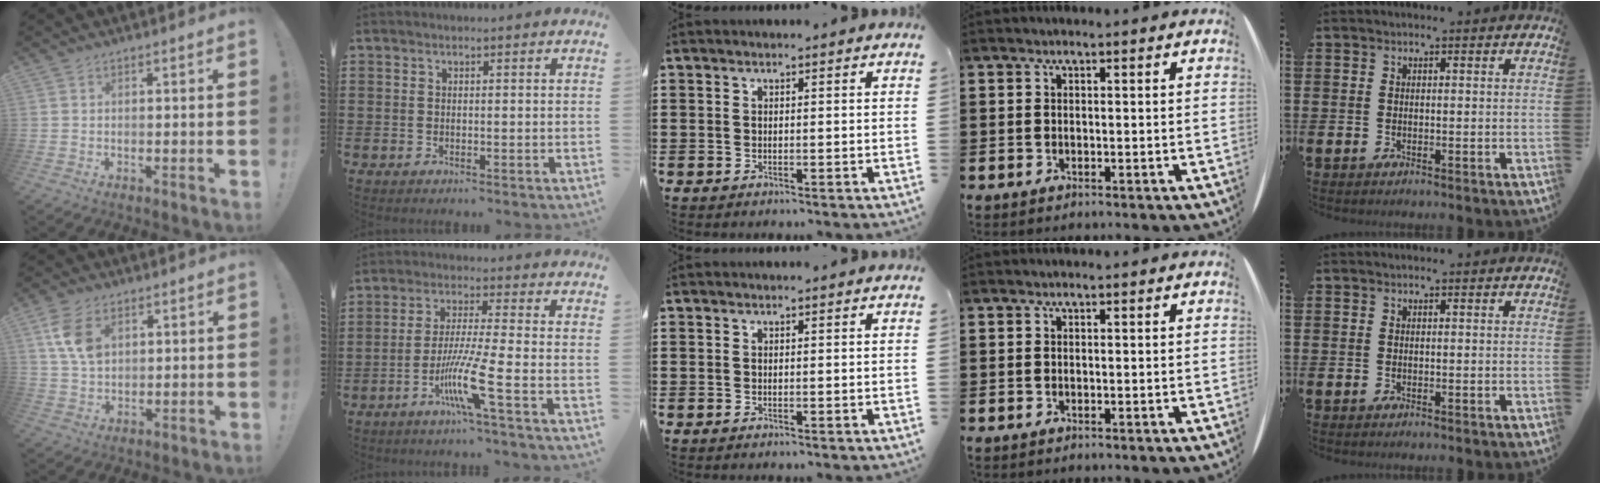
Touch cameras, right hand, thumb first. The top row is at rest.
{"thumb": {"total": 9.8, "force": [3.8, 6.4, 6.4], "torque": [-0.125, -0.005, 0.074]}, "index": {"total": 9.1, "force": [-4.2, -0.3, 8.0], "torque": [-0.167, -0.020, -0.082]}}